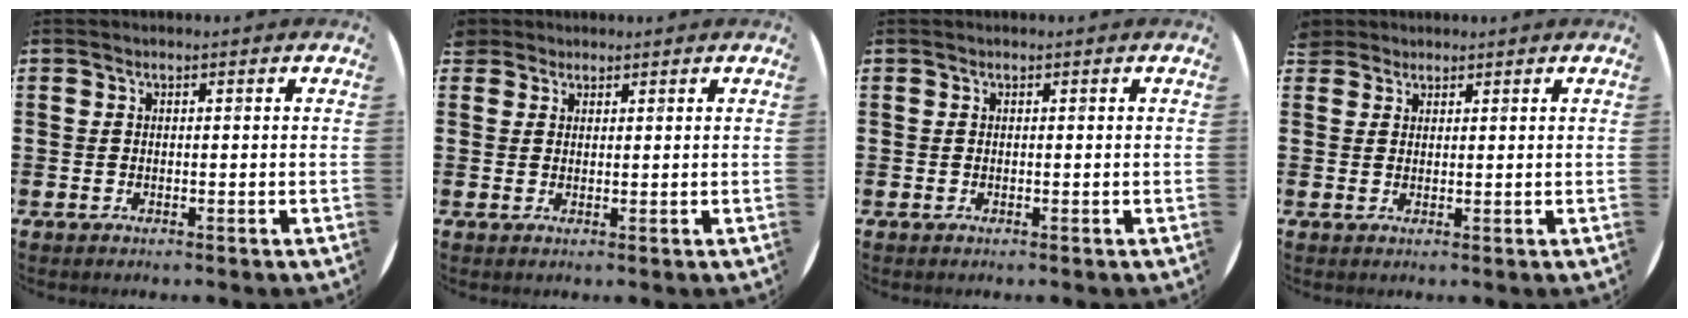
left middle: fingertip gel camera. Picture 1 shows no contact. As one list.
[{"total": 1.5, "force": [1.3, 0.7, 0.0], "torque": [0.006, 0.000, 0.025]}, {"total": 0.0}, {"total": 1.9, "force": [1.8, 0.8, 0.0], "torque": [0.004, 0.000, 0.034]}]